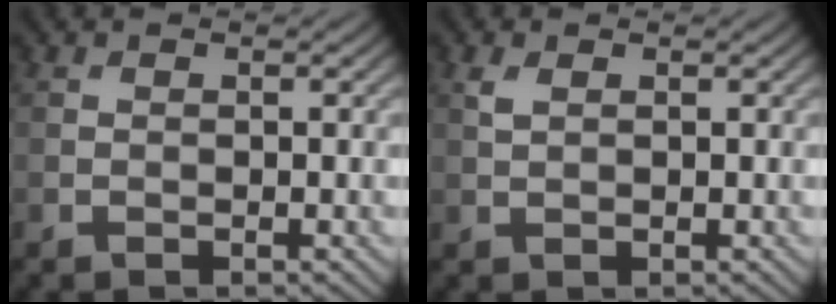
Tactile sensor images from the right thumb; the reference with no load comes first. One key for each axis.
{"total": 1.2, "fx": 0.6, "fy": 0.6, "fz": 0.9, "tx": -0.027, "ty": 0.002, "tz": 0.014}